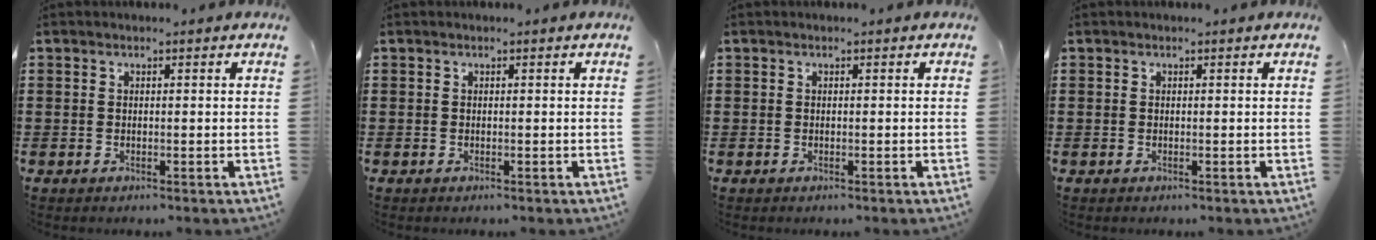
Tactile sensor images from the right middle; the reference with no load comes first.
{"total": 0.0}
{"total": 0.0}
{"total": 0.0}